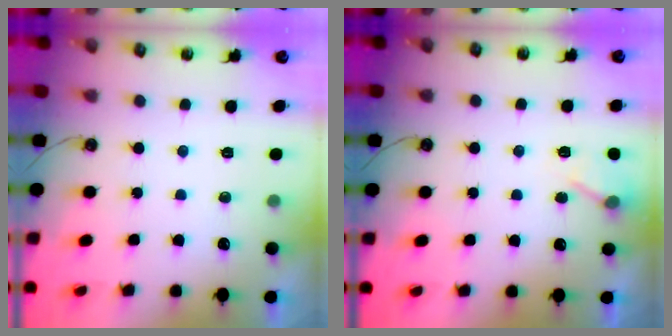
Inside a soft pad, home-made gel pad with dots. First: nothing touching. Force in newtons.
{"total": 5.4, "press": 5.4, "slide": 0.7}